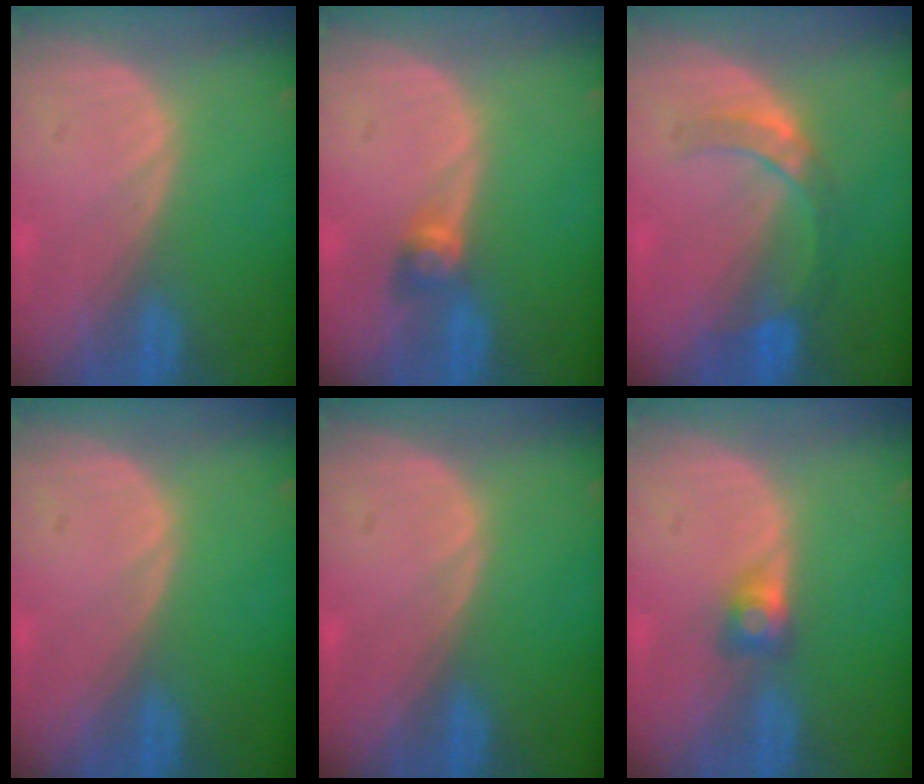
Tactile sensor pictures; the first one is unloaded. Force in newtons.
{"total": 2.6, "press": 2.4, "slide": 1.0}
{"total": 4.7, "press": 4.6, "slide": 1.0}
{"total": 0.0}
{"total": 0.0}
{"total": 2.6, "press": 2.4, "slide": 1.0}